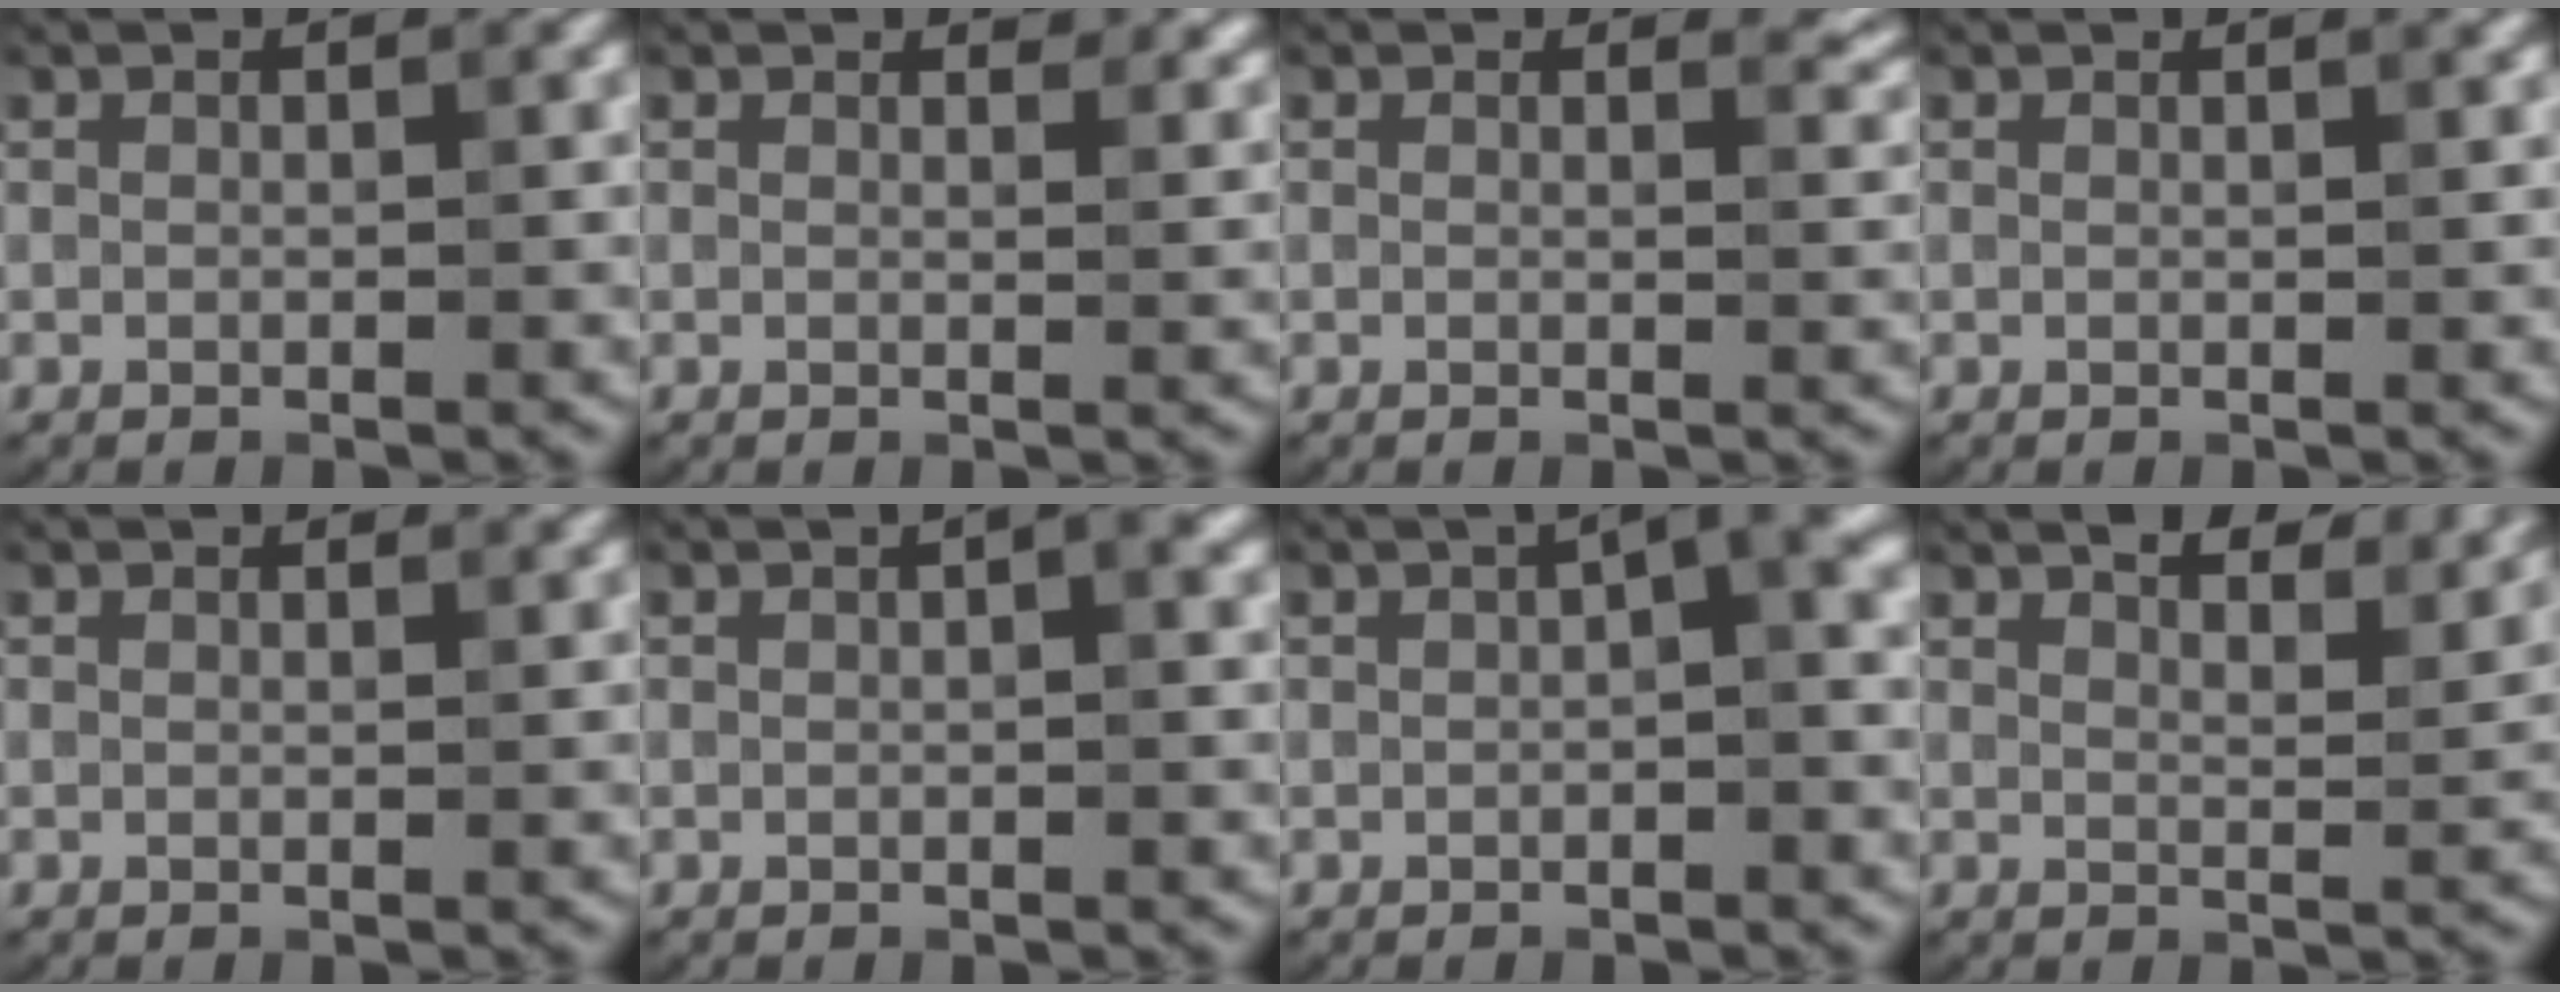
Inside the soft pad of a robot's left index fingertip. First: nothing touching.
{"total": 1.6, "force": [1.4, 0.4, 0.7], "torque": [-0.008, -0.005, 0.019]}
{"total": 1.6, "force": [1.2, 0.5, 1.0], "torque": [-0.008, -0.005, 0.018]}
{"total": 1.4, "force": [1.2, 0.4, 0.7], "torque": [-0.004, -0.002, 0.006]}
{"total": 1.3, "force": [1.1, 0.4, 0.7], "torque": [-0.011, 0.000, 0.010]}
{"total": 1.8, "force": [0.6, 0.3, 1.7], "torque": [-0.023, 0.005, 0.009]}
{"total": 2.7, "force": [0.6, 0.4, 2.6], "torque": [-0.036, 0.014, 0.006]}
{"total": 8.6, "force": [6.9, 2.4, 4.5], "torque": [-0.046, 0.020, 0.066]}